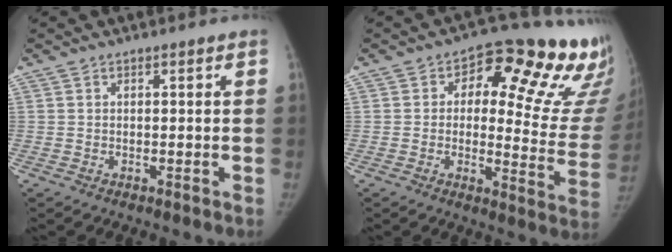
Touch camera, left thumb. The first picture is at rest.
{"total": 22.3, "force": [12.7, 9.7, 15.5], "torque": [-0.144, -0.048, 0.146]}